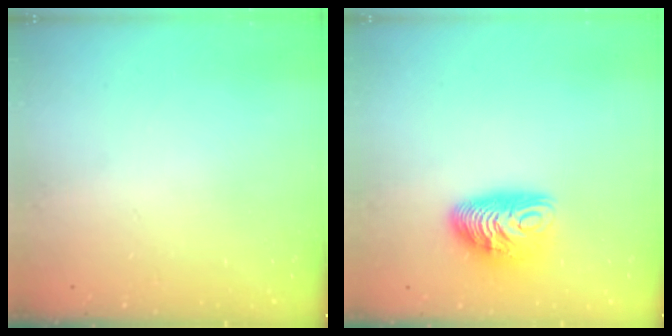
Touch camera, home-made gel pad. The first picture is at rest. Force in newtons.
{"total": 9.8, "press": 9.8, "slide": 0.3}